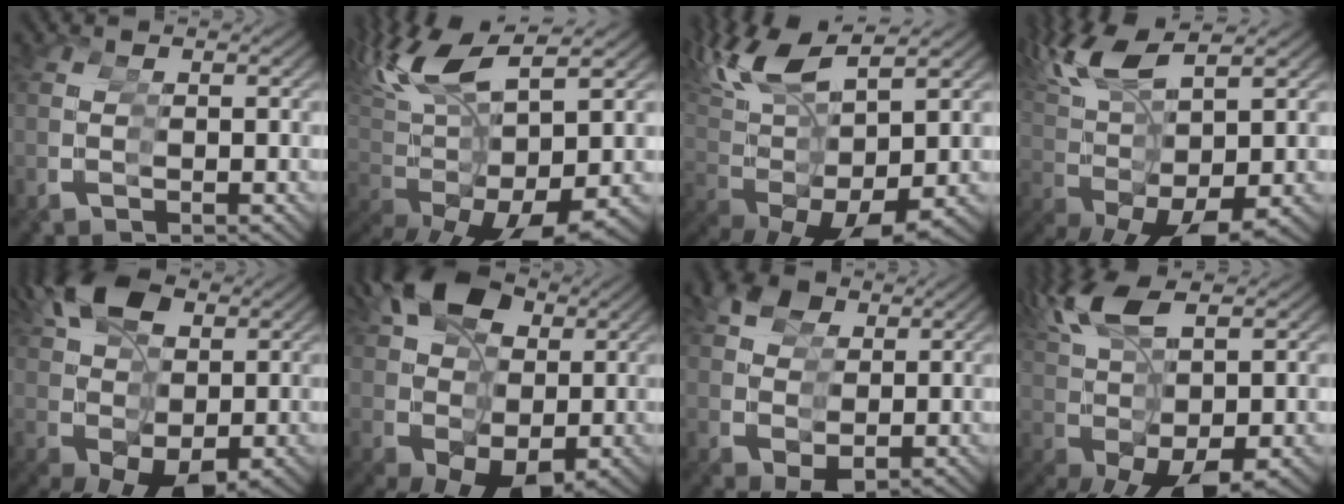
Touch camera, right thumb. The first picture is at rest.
{"total": 15.1, "force": [0.0, 10.3, 11.0], "torque": [-0.230, -0.043, 0.016]}
{"total": 12.3, "force": [0.7, 8.6, 8.8], "torque": [-0.197, -0.041, 0.028]}
{"total": 10.8, "force": [0.9, 7.0, 8.2], "torque": [-0.172, -0.032, 0.031]}
{"total": 11.0, "force": [0.3, 7.5, 8.1], "torque": [-0.136, -0.034, 0.018]}
{"total": 12.9, "force": [0.7, 9.2, 8.9], "torque": [-0.151, -0.041, 0.024]}
{"total": 5.9, "force": [1.2, 4.8, 3.2], "torque": [-0.051, -0.028, 0.031]}
{"total": 9.7, "force": [0.3, 5.8, 7.7], "torque": [-0.159, -0.029, 0.027]}